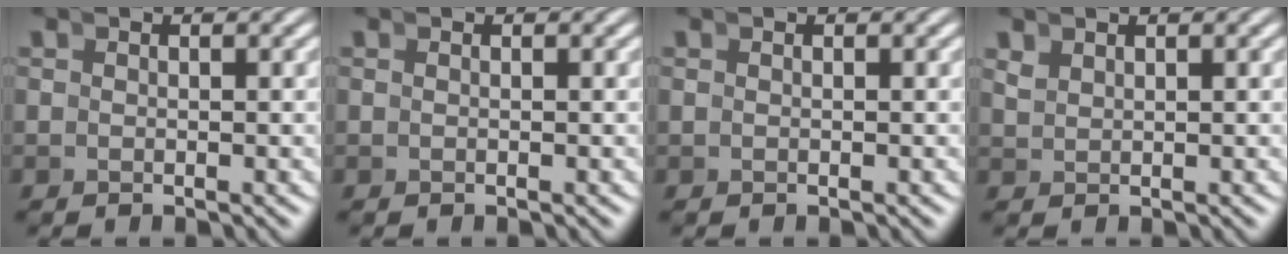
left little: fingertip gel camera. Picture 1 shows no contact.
{"total": 0.6, "force": [0.0, -0.5, -0.1], "torque": [0.003, -0.003, 0.003]}
{"total": 0.0}
{"total": 1.0, "force": [1.0, -0.2, 0.1], "torque": [0.005, 0.000, 0.029]}